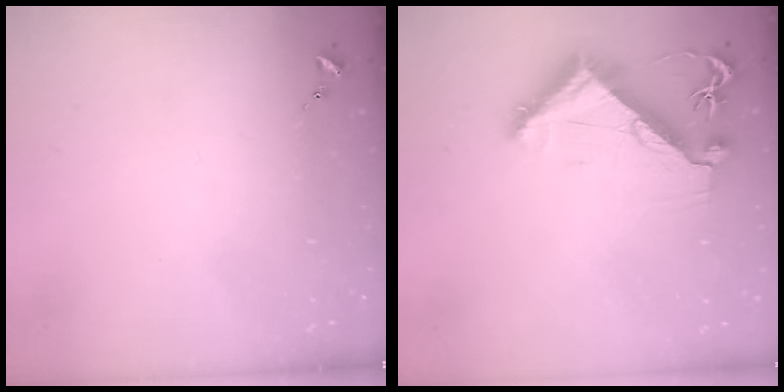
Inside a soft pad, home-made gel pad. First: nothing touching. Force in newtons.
{"total": 9.3, "press": 9.2, "slide": 1.5}